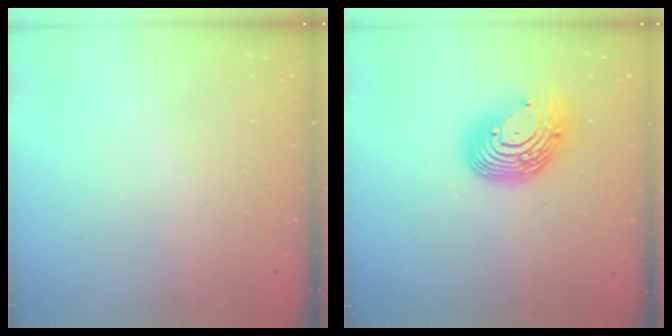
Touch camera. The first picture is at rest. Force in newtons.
{"total": 15.0, "press": 14.9, "slide": 1.5}